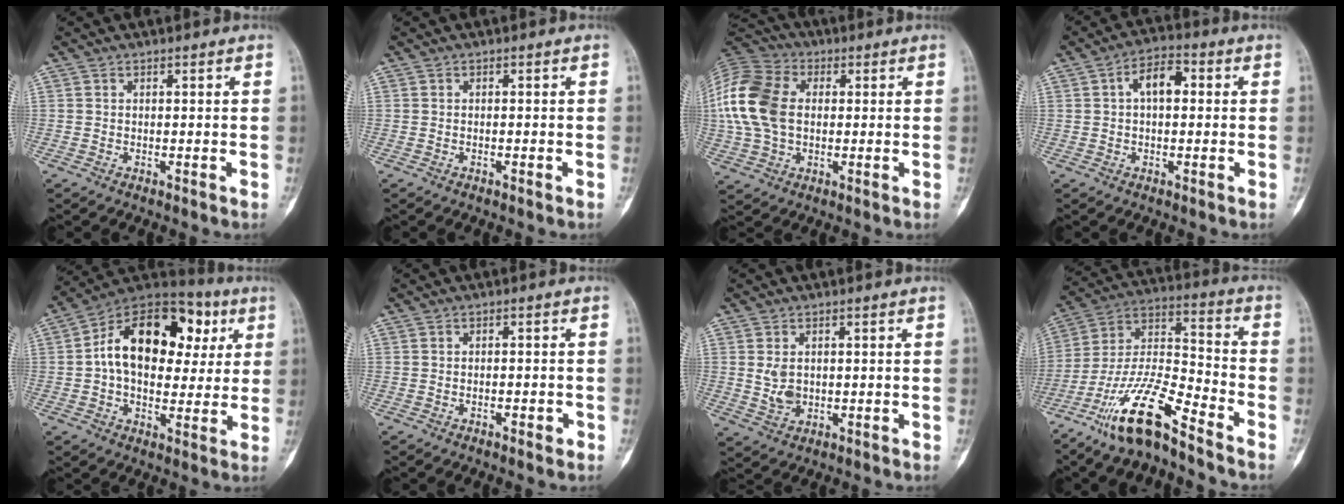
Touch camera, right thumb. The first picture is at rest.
{"total": 0.5, "force": [-0.3, 0.1, 0.4], "torque": [-0.013, 0.004, -0.002]}
{"total": 15.8, "force": [1.3, 10.7, 11.5], "torque": [-0.241, 0.017, 0.020]}
{"total": 6.3, "force": [1.0, 3.5, 5.1], "torque": [-0.081, 0.021, 0.008]}
{"total": 21.0, "force": [4.1, 13.7, 15.4], "torque": [-0.207, 0.024, 0.054]}
{"total": 2.1, "force": [-1.1, 0.9, 1.6], "torque": [-0.027, 0.010, -0.013]}
{"total": 3.9, "force": [0.4, 2.8, 2.7], "torque": [-0.042, -0.008, 0.017]}
{"total": 16.0, "force": [-11.4, 3.3, 10.8], "torque": [-0.212, 0.071, -0.215]}